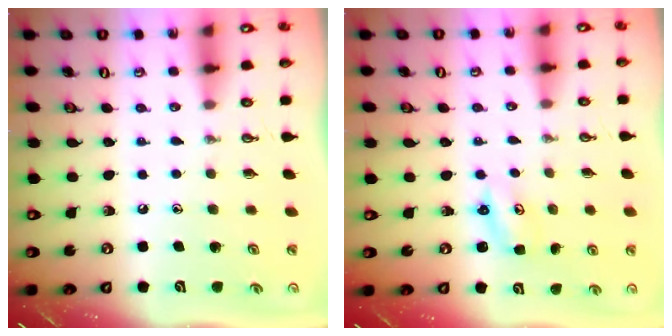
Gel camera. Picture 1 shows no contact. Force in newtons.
{"total": 2.7, "press": 2.7, "slide": 0.3}